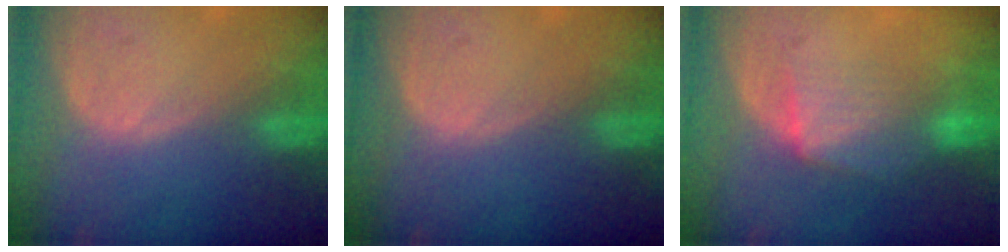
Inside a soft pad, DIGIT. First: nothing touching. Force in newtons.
{"total": 0.0}
{"total": 7.0, "press": 6.4, "slide": 2.8}